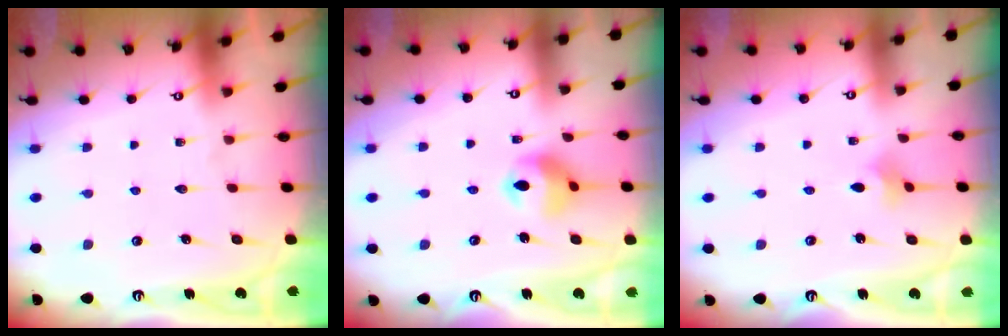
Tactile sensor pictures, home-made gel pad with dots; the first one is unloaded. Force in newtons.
{"total": 10.7, "press": 10.5, "slide": 2.1}
{"total": 2.8, "press": 2.7, "slide": 0.6}